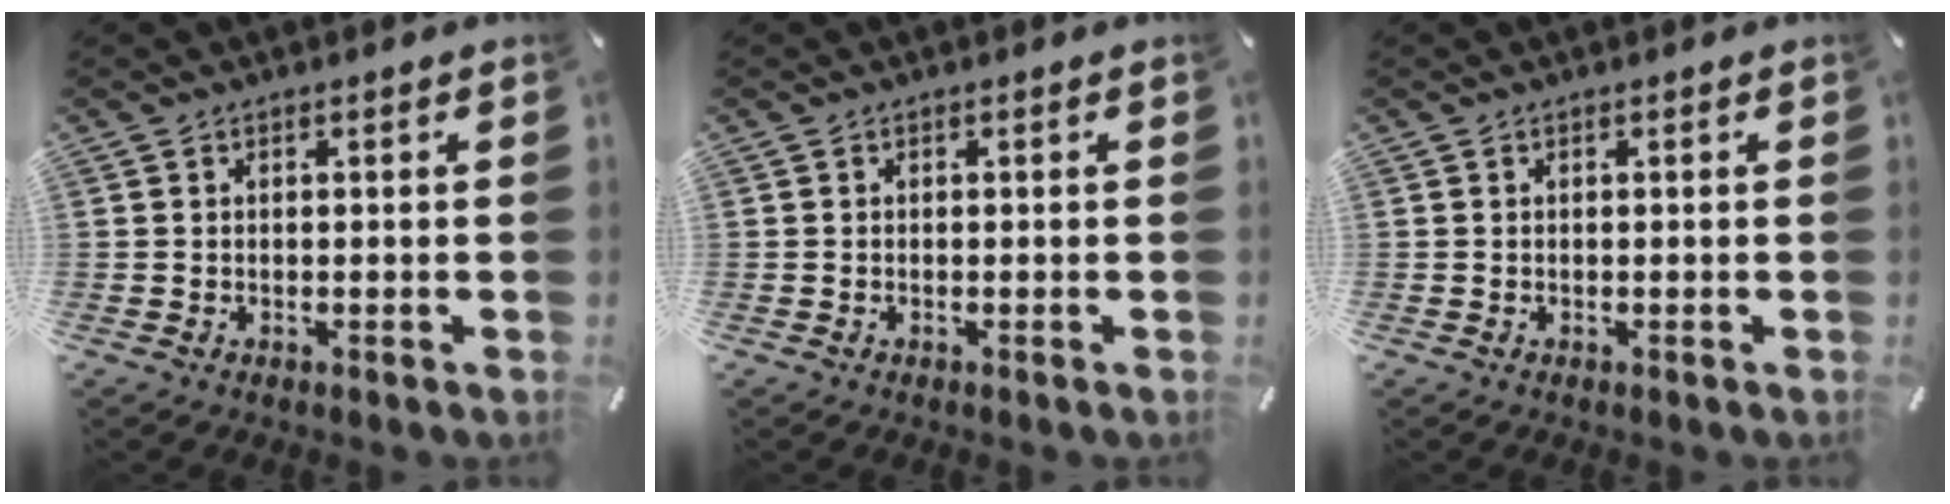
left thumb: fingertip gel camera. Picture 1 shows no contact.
{"total": 0.0}
{"total": 0.0}